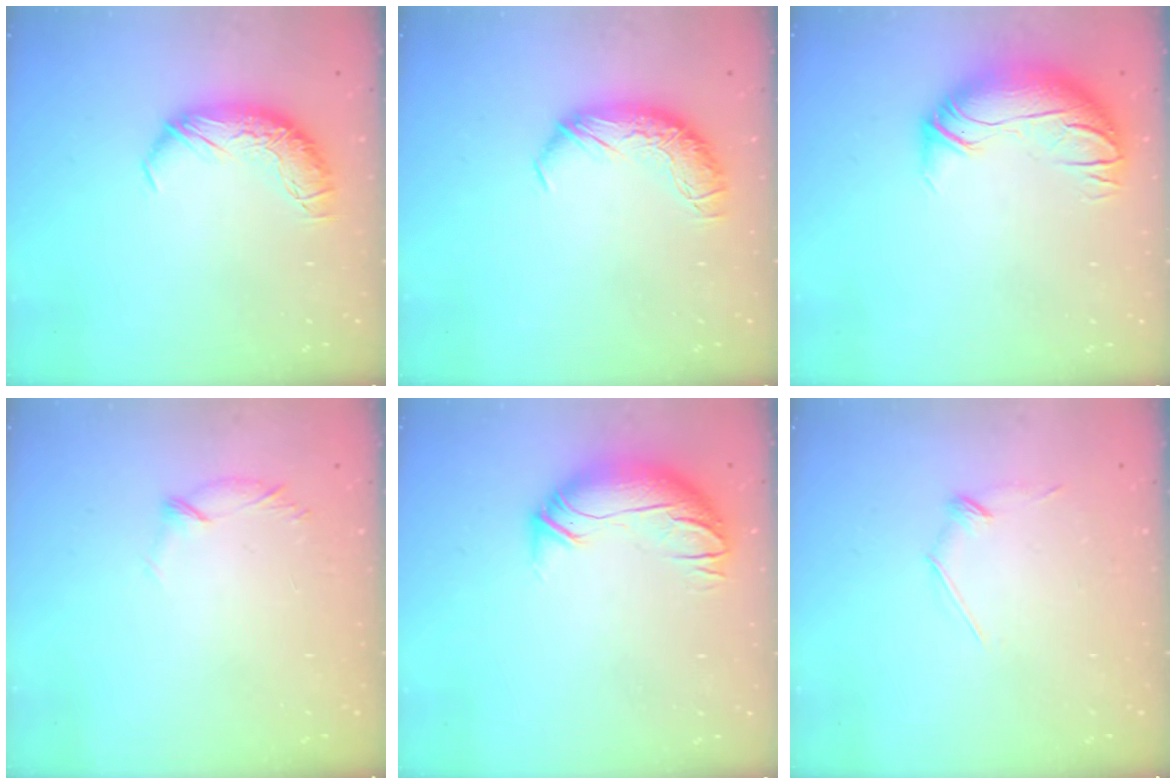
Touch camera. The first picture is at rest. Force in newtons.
{"total": 0.0}
{"total": 3.0, "press": 0.5, "slide": 2.9}
{"total": 5.0, "press": 4.8, "slide": 1.4}
{"total": 3.0, "press": 1.0, "slide": 2.8}
{"total": 5.8, "press": 5.6, "slide": 1.3}